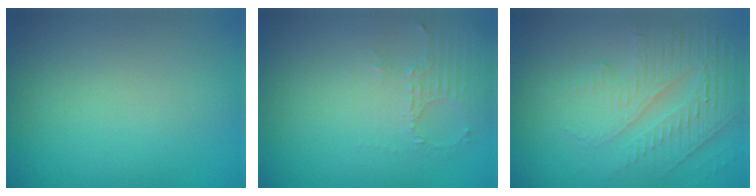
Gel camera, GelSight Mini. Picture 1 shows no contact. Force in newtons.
{"total": 2.3, "press": 1.8, "slide": 1.6}
{"total": 5.0, "press": 3.1, "slide": 3.9}